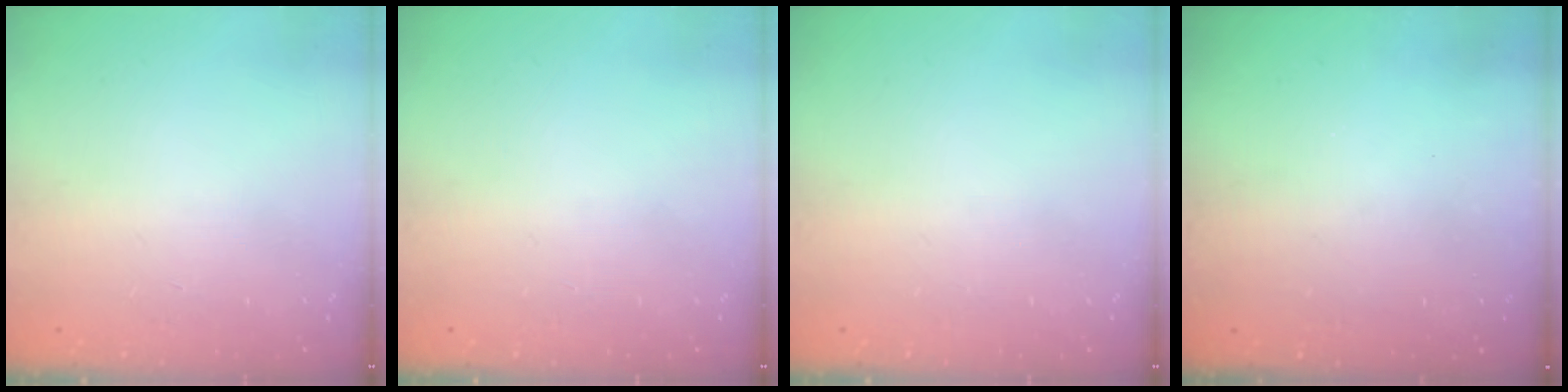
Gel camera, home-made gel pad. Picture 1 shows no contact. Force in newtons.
{"total": 0.0}
{"total": 0.0}
{"total": 3.1, "press": 3.1, "slide": 0.1}